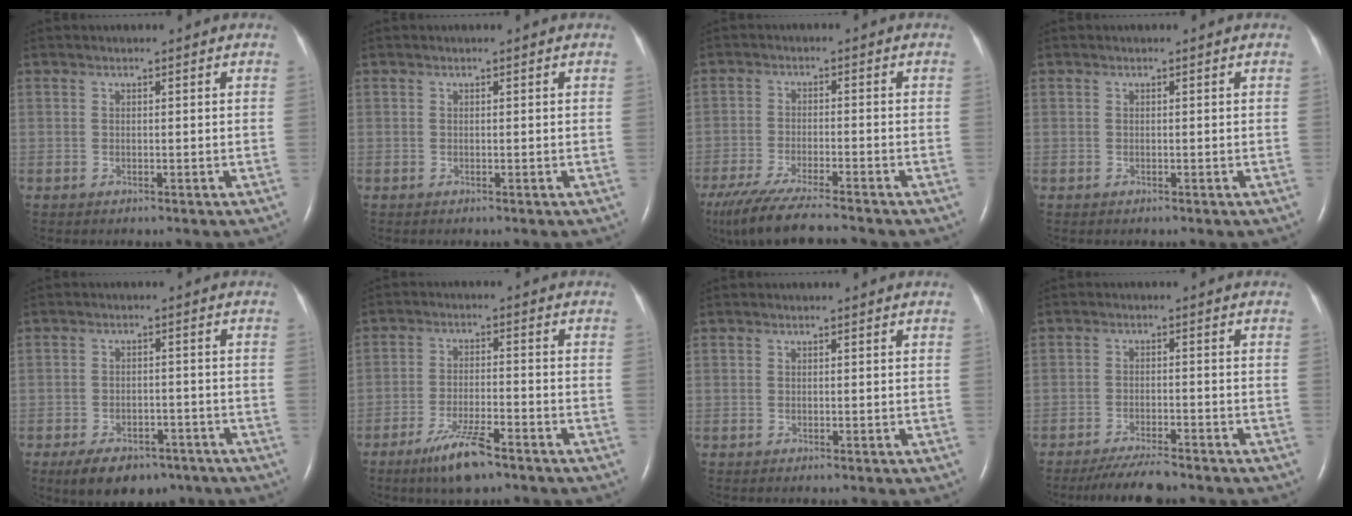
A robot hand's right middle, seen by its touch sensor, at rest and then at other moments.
{"total": 0.0}
{"total": 11.6, "force": [-10.0, 0.7, 5.9], "torque": [-0.101, -0.031, -0.165]}
{"total": 0.0}
{"total": 9.1, "force": [-6.5, 4.7, 4.4], "torque": [-0.065, 0.004, -0.094]}
{"total": 7.4, "force": [-5.2, 1.2, 5.1], "torque": [-0.104, -0.011, -0.090]}
{"total": 0.0}
{"total": 6.1, "force": [-5.5, 0.6, 2.6], "torque": [-0.048, -0.018, -0.094]}